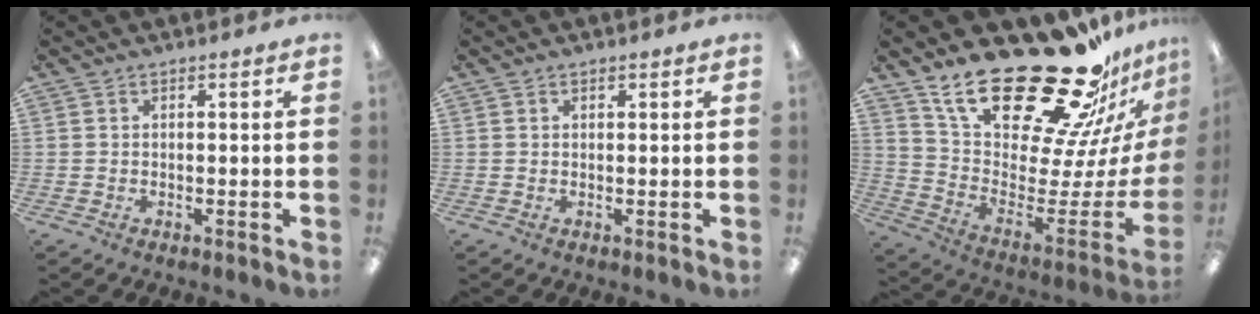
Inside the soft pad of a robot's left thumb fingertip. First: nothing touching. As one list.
[{"total": 0.5, "force": [0.4, 0.3, 0.1], "torque": [-0.003, 0.002, 0.008]}, {"total": 31.3, "force": [22.1, 11.8, 18.7], "torque": [-0.289, -0.161, 0.400]}]